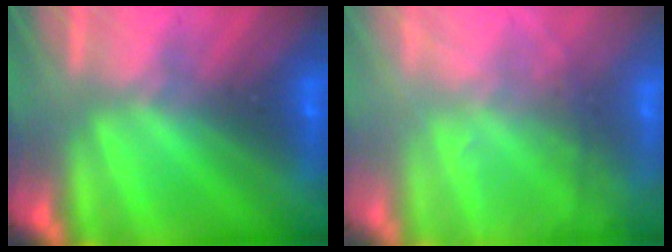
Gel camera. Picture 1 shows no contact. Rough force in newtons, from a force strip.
{"total": 7.4}